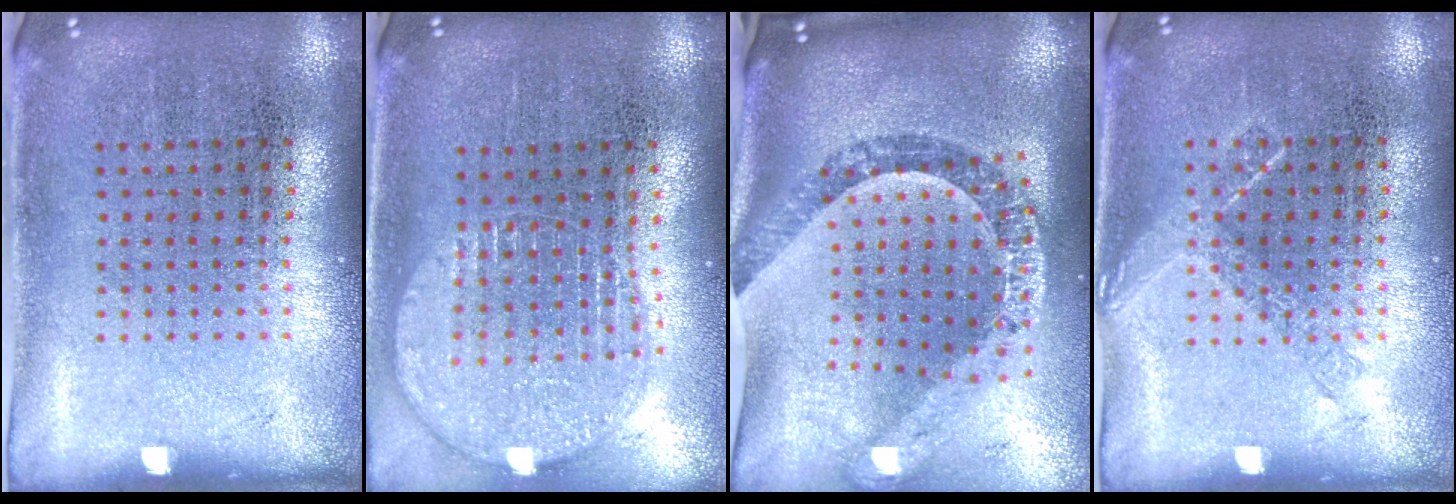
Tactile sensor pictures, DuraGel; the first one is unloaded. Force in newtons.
{"total": 1.6, "press": 1.4, "slide": 0.8}
{"total": 2.5, "press": 2.1, "slide": 1.3}
{"total": 0.8, "press": 0.8, "slide": 0.3}